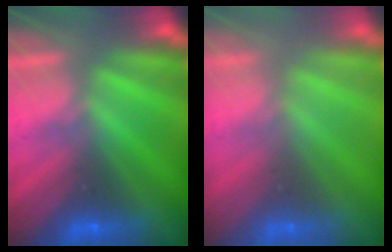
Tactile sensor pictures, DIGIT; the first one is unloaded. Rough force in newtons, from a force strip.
{"total": 2.9}